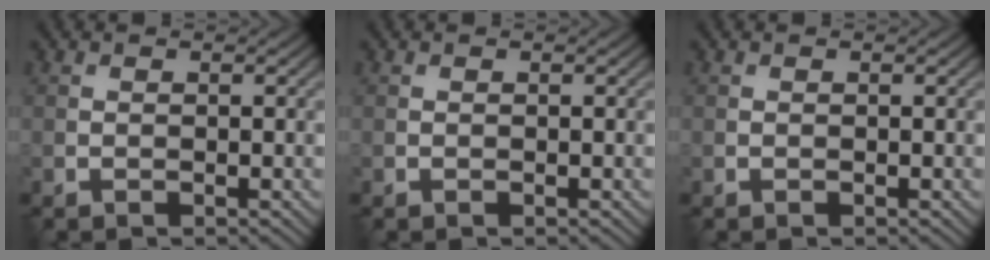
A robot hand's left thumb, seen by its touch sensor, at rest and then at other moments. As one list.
[{"total": 0.0}, {"total": 0.0}]